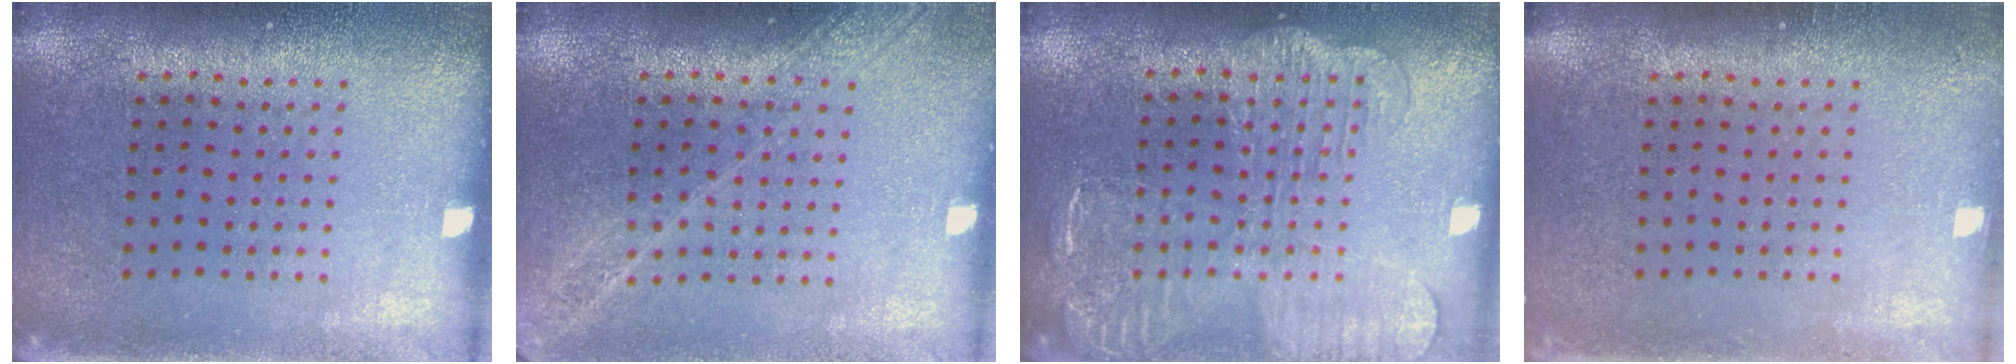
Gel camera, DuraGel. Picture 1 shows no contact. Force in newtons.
{"total": 1.6, "press": 1.5, "slide": 0.7}
{"total": 2.2, "press": 2.1, "slide": 0.5}
{"total": 0.6, "press": 0.6, "slide": 0.0}